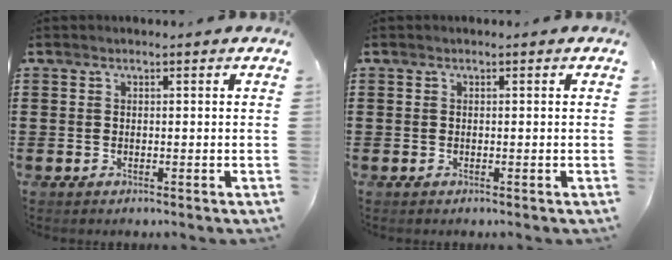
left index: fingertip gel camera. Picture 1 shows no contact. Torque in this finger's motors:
{"motor_torque": [0.00, 0.00, 0.00, 0.00]}